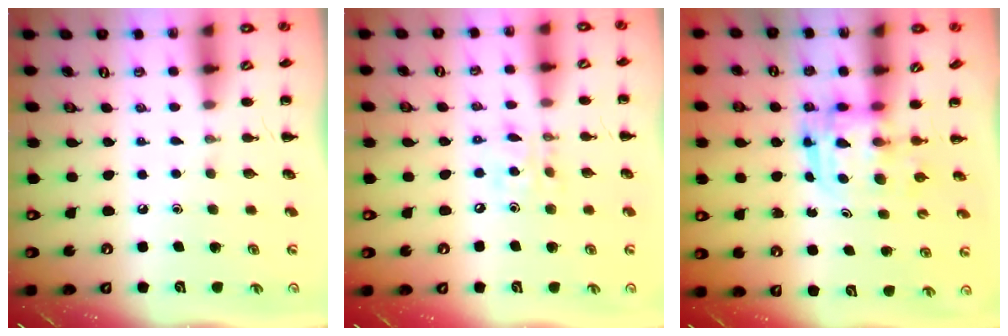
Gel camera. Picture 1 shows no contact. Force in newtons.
{"total": 8.1, "press": 7.9, "slide": 1.6}
{"total": 3.0, "press": 3.0, "slide": 0.3}